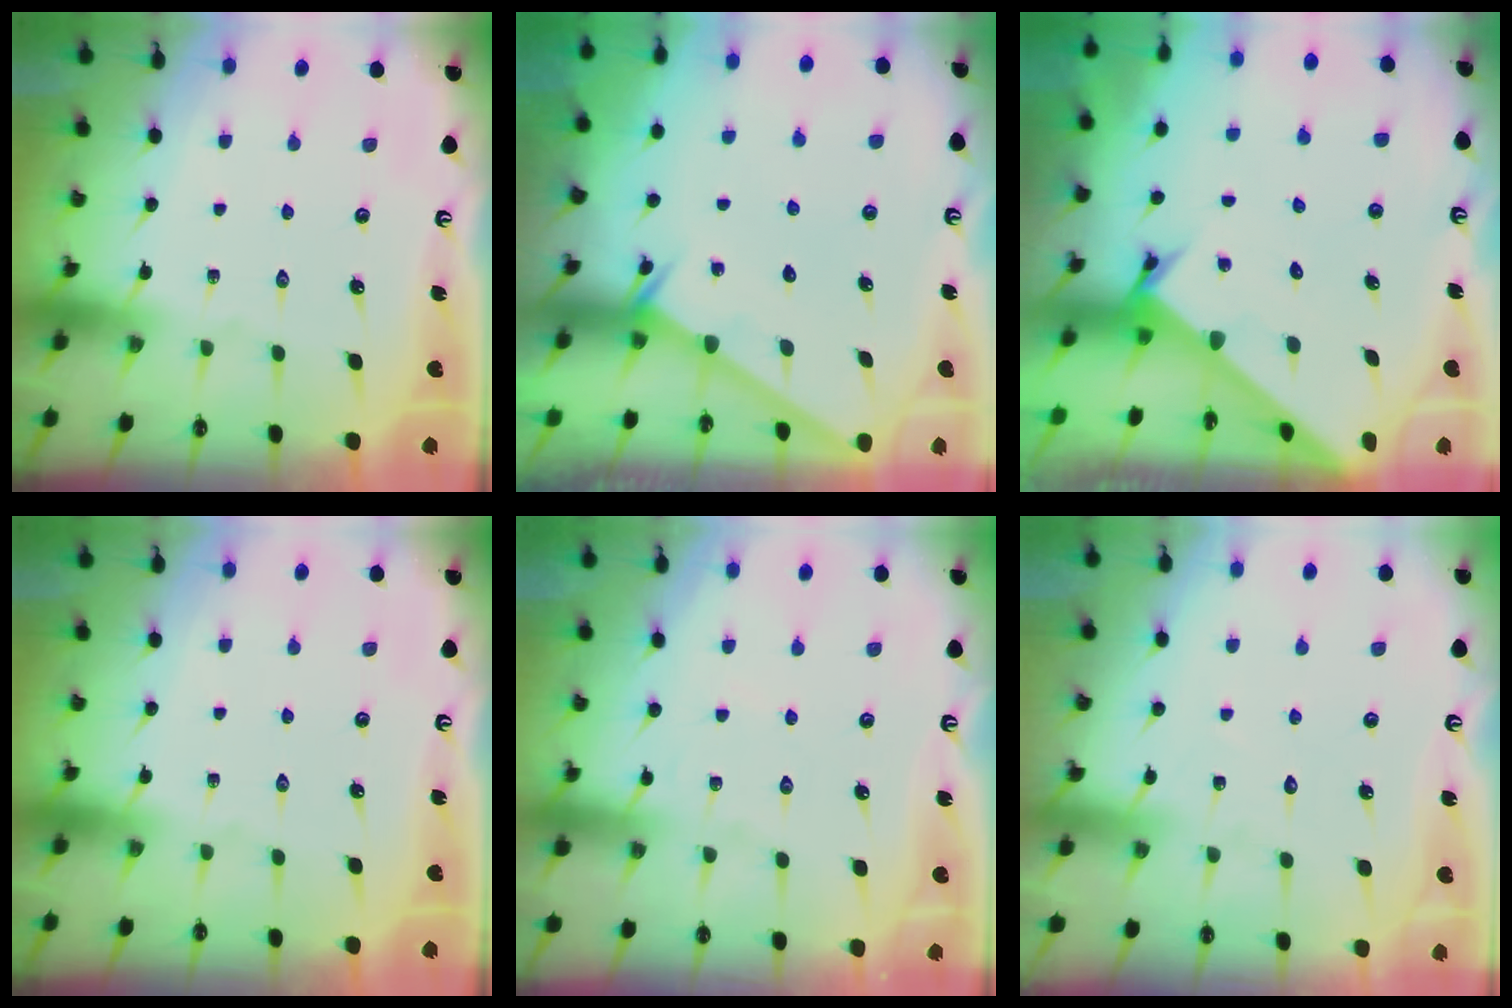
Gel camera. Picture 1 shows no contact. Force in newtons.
{"total": 1.4, "press": 1.4, "slide": 0.1}
{"total": 2.1, "press": 2.1, "slide": 0.2}
{"total": 0.0}
{"total": 3.4, "press": 3.4, "slide": 0.4}
{"total": 4.6, "press": 4.6, "slide": 0.6}